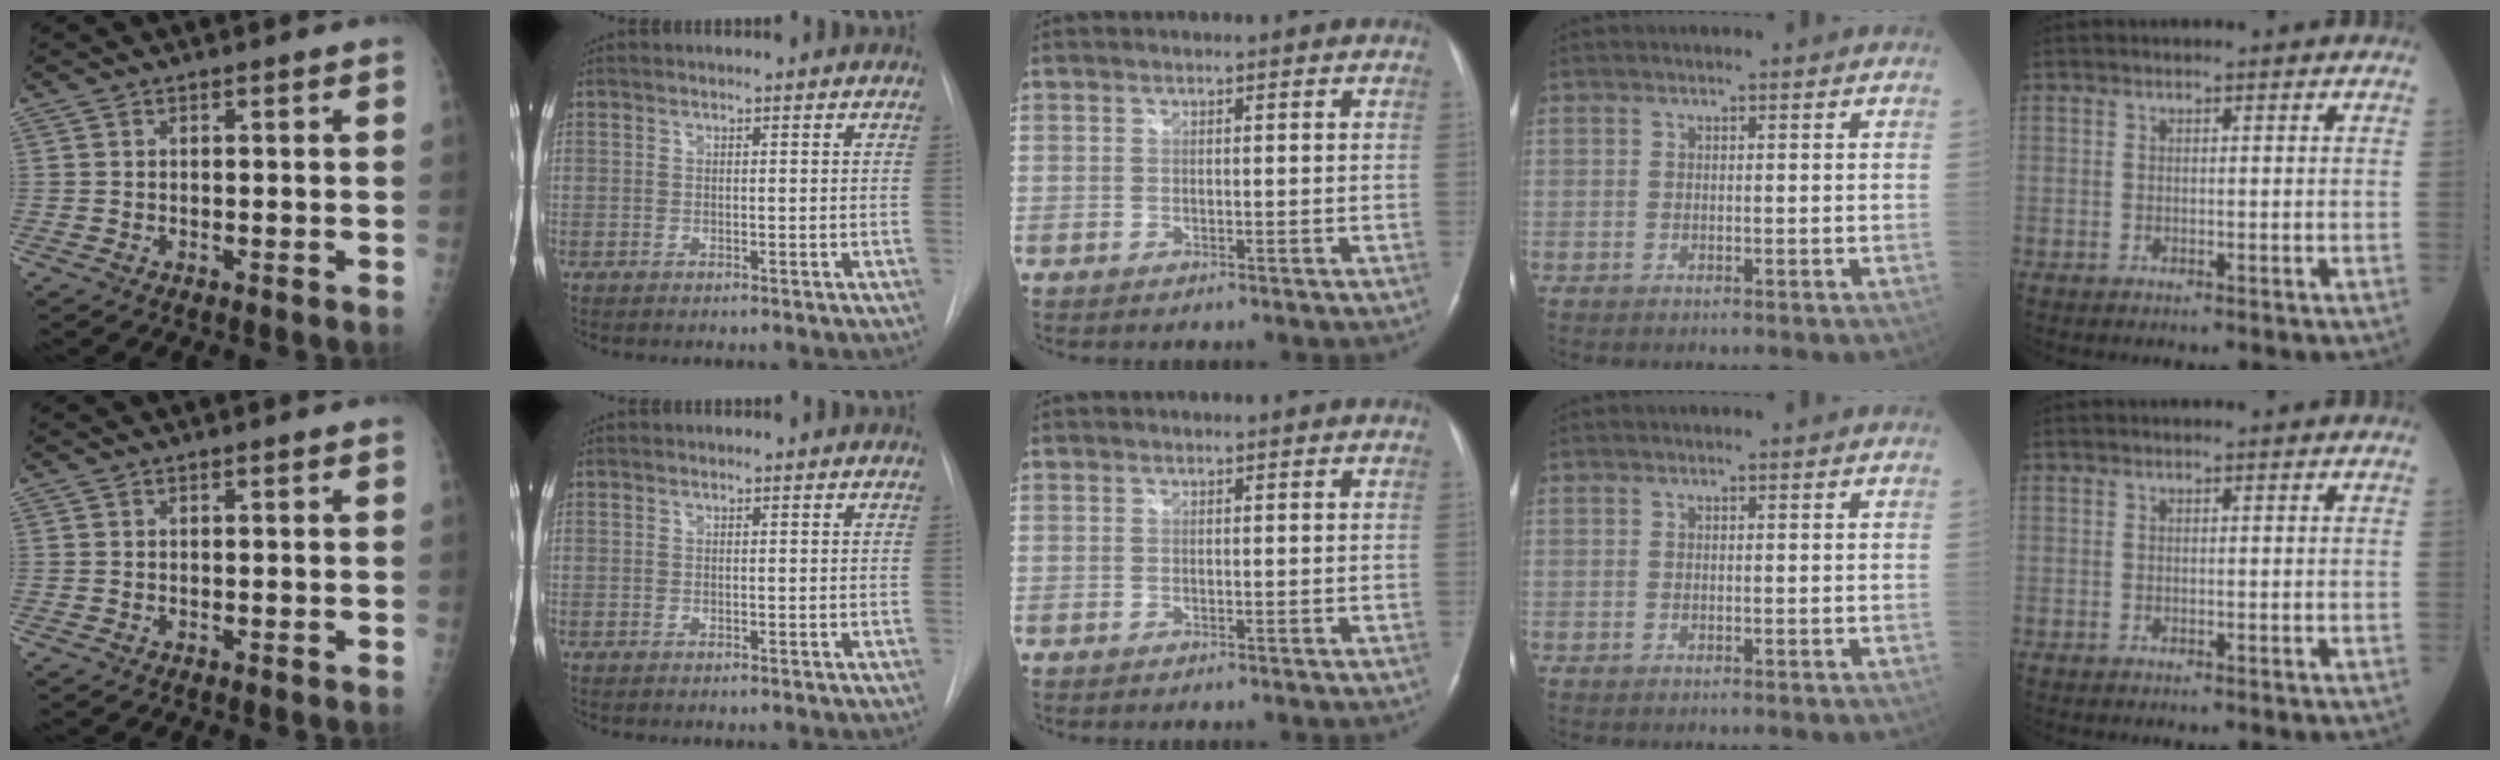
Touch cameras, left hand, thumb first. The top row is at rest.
{}